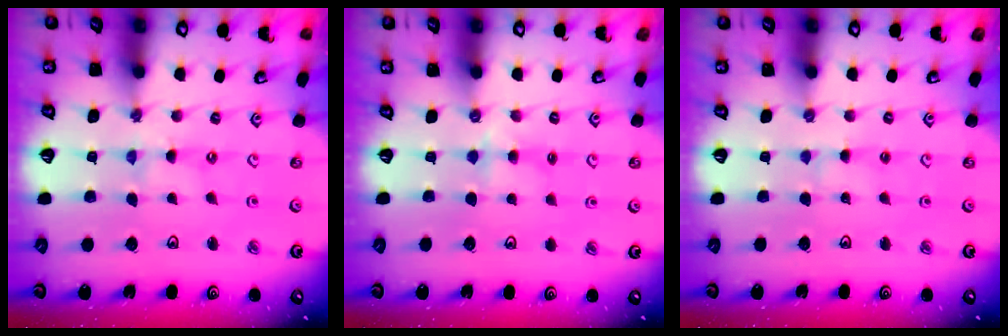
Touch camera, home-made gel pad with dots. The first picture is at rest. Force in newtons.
{"total": 3.5, "press": 3.5, "slide": 0.4}
{"total": 1.8, "press": 1.8, "slide": 0.2}